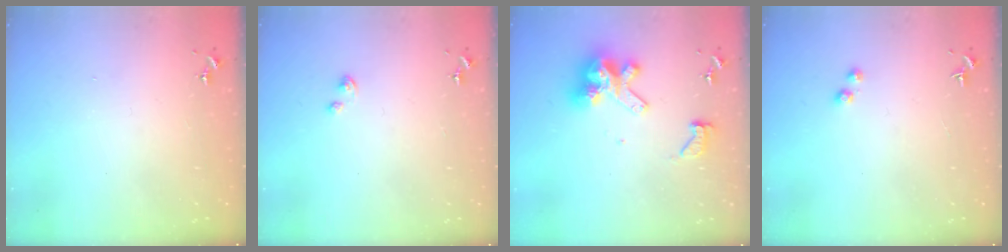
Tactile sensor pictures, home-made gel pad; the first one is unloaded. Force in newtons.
{"total": 2.2, "press": 2.2, "slide": 0.2}
{"total": 14.1, "press": 14.0, "slide": 1.4}
{"total": 2.4, "press": 2.3, "slide": 0.9}